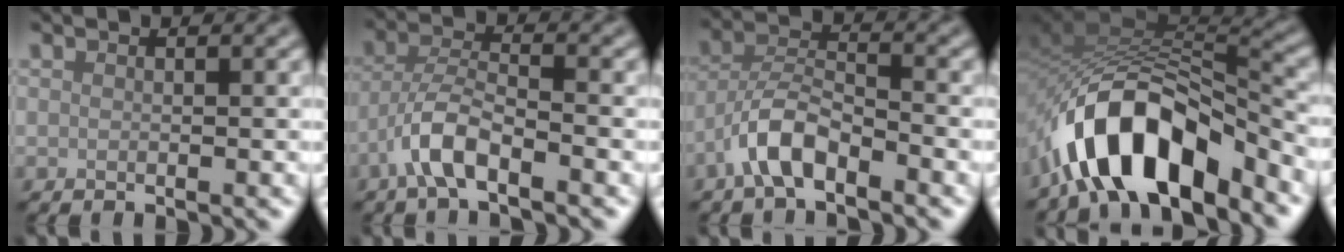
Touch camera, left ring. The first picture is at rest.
{"total": 4.4, "force": [-2.7, 1.2, 3.2], "torque": [-0.064, 0.011, -0.061]}
{"total": 4.5, "force": [-3.0, 1.5, 3.0], "torque": [-0.055, 0.015, -0.063]}
{"total": 10.6, "force": [-6.5, 4.5, 7.1], "torque": [-0.113, 0.007, -0.120]}